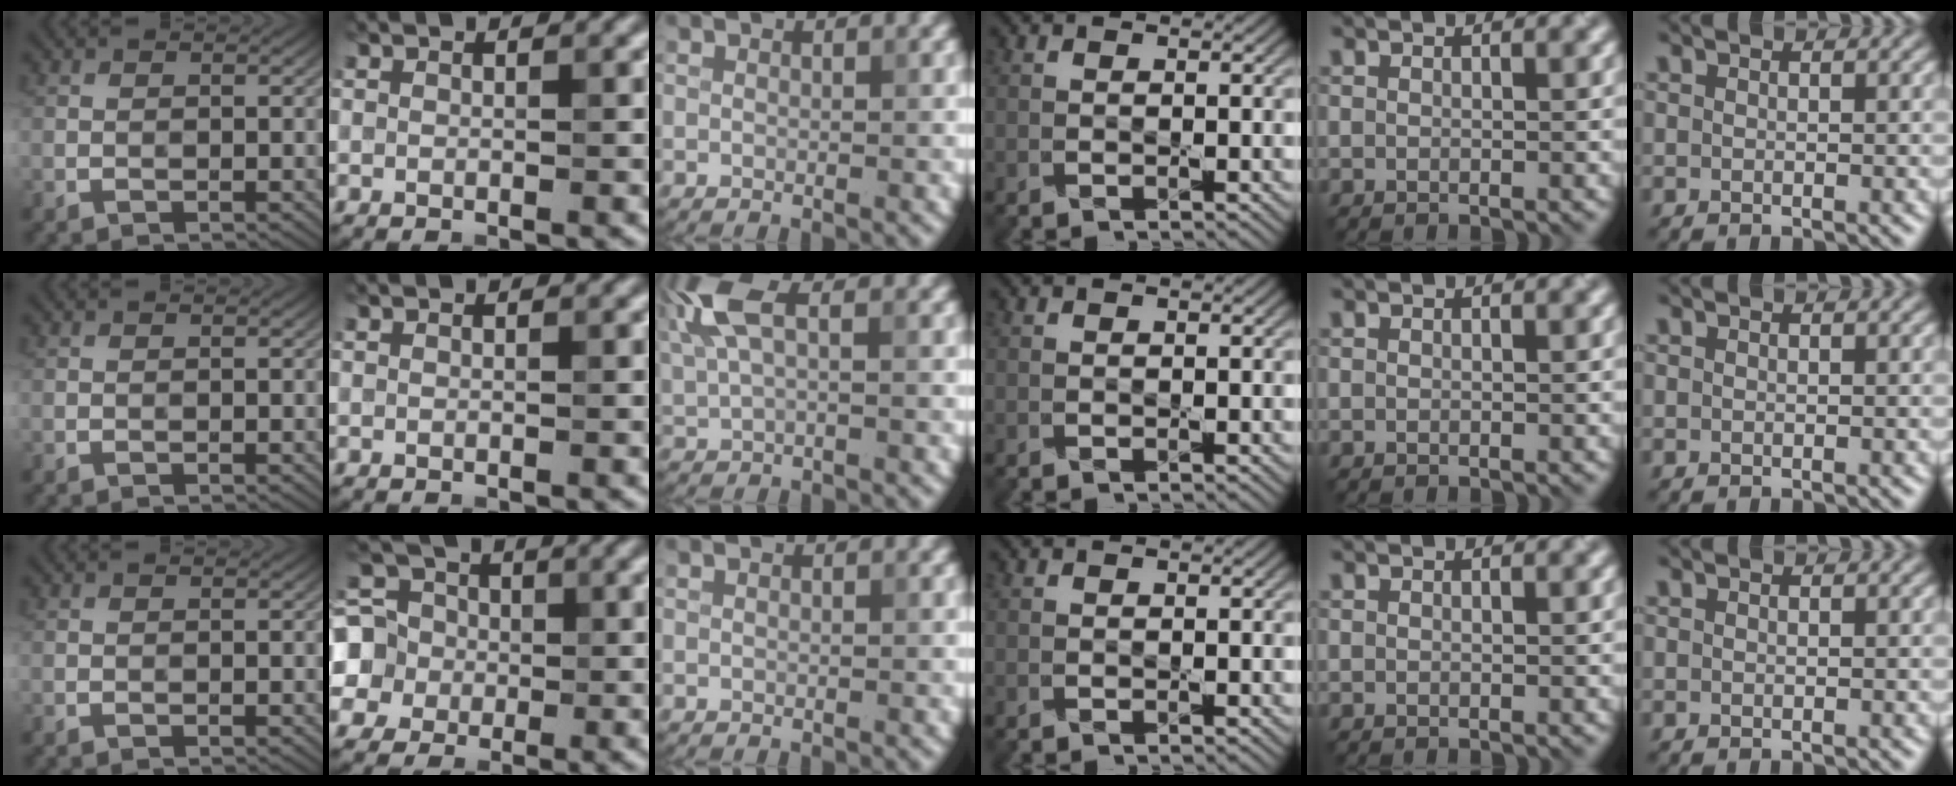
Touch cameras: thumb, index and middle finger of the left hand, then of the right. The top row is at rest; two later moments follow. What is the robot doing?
{"motion": "press", "object": "joystick"}